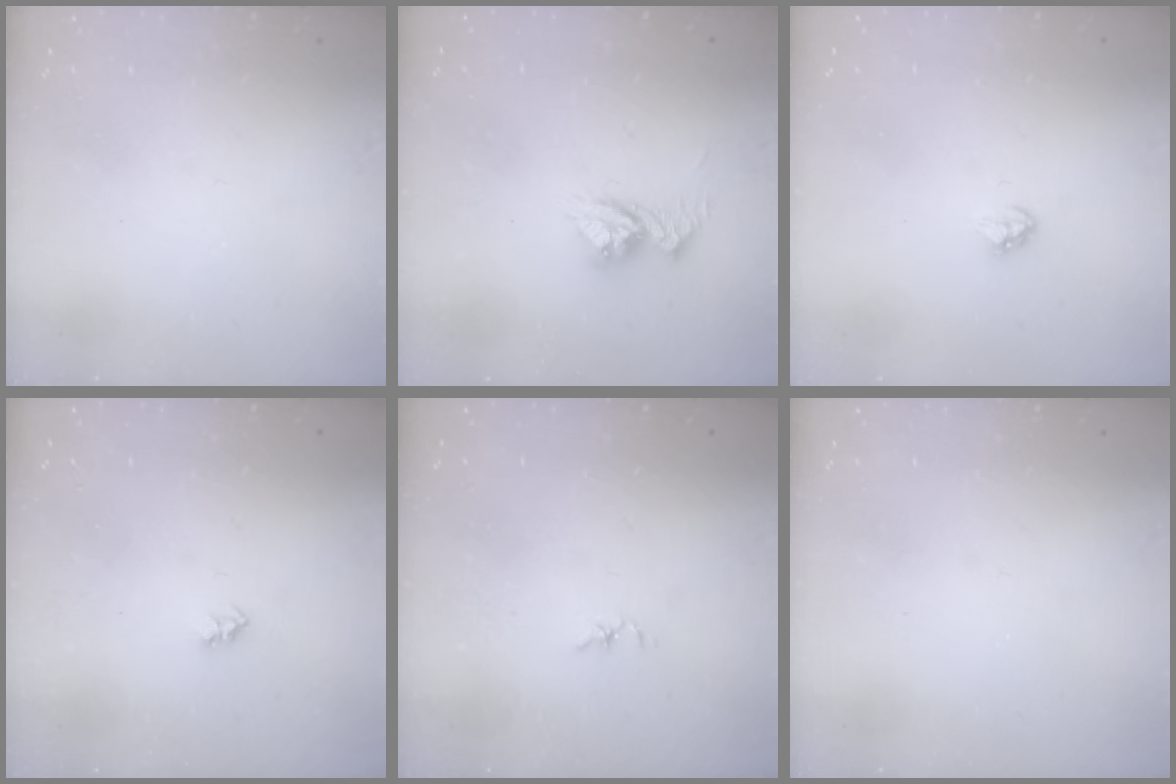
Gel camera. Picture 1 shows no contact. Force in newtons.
{"total": 10.2, "press": 10.1, "slide": 1.0}
{"total": 2.9, "press": 2.9, "slide": 0.7}
{"total": 2.1, "press": 2.1, "slide": 0.4}
{"total": 1.2, "press": 1.1, "slide": 0.2}
{"total": 0.0}